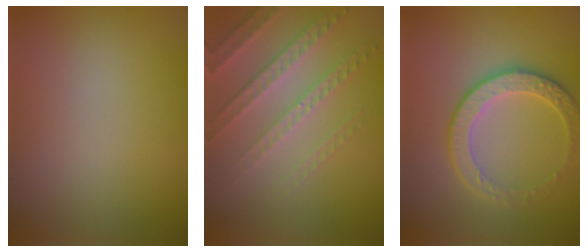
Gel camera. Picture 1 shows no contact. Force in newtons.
{"total": 3.6, "press": 3.5, "slide": 0.5}
{"total": 3.9, "press": 3.5, "slide": 1.8}